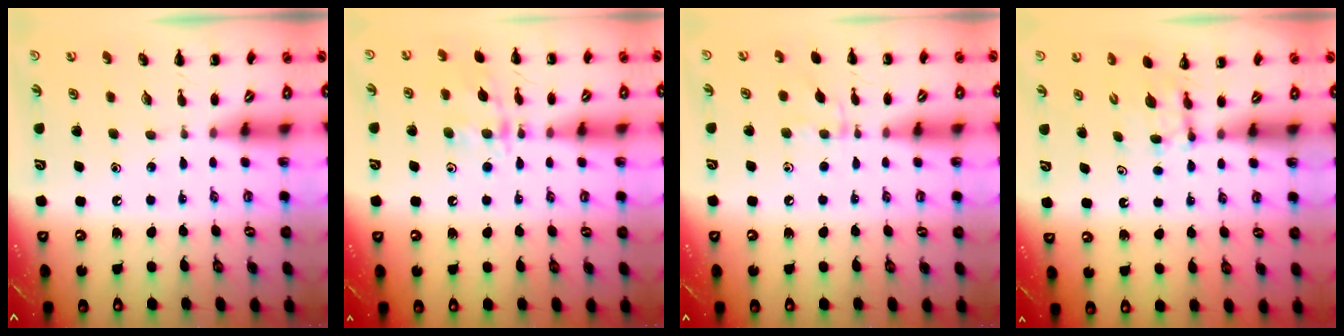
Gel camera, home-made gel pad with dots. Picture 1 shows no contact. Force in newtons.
{"total": 12.0, "press": 12.0, "slide": 0.6}
{"total": 5.6, "press": 5.4, "slide": 1.7}
{"total": 3.5, "press": 3.3, "slide": 1.2}